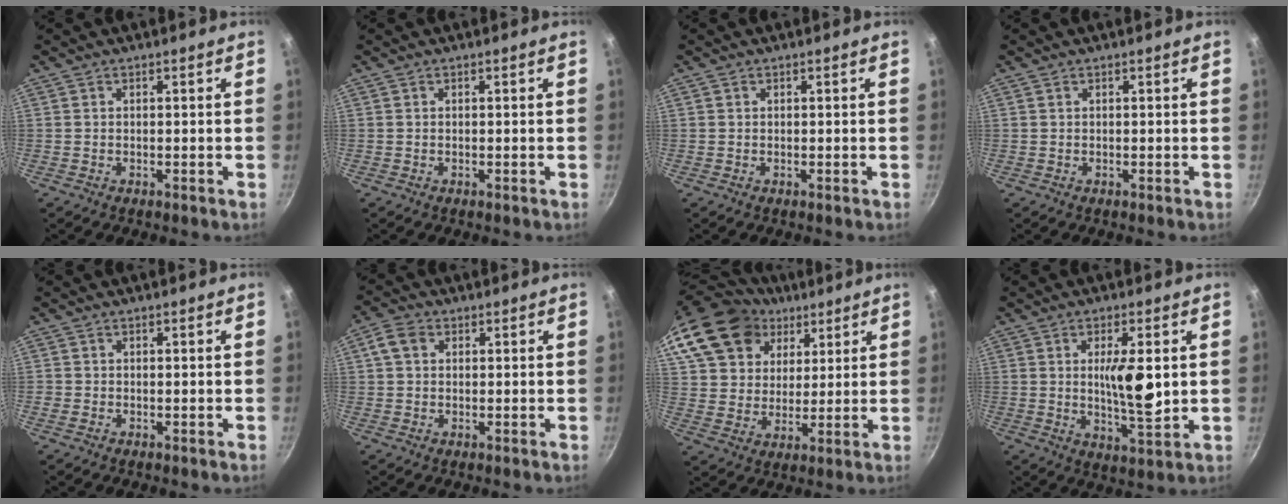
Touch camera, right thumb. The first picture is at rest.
{"total": 0.0}
{"total": 0.0}
{"total": 0.0}
{"total": 0.7, "force": [-0.2, 0.6, 0.3], "torque": [-0.005, 0.001, -0.005]}
{"total": 4.1, "force": [1.0, 3.2, 2.2], "torque": [-0.033, 0.004, 0.010]}
{"total": 21.7, "force": [11.0, 15.9, 9.8], "torque": [-0.189, 0.015, 0.203]}
{"total": 9.8, "force": [1.2, 3.1, 9.3], "torque": [-0.146, -0.021, 0.023]}